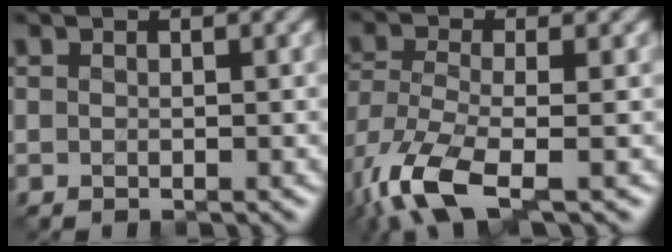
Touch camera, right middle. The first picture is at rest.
{"total": 8.3, "force": [-4.6, 3.0, 6.2], "torque": [-0.145, -0.021, -0.096]}